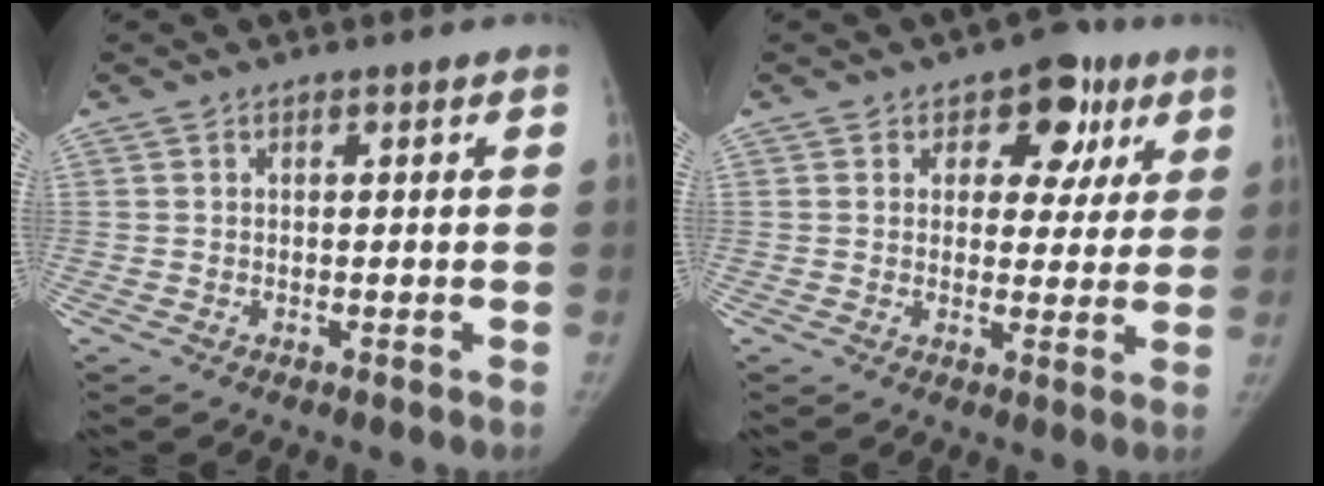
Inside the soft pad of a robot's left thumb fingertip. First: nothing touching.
{"total": 9.2, "force": [4.4, 6.3, 5.2], "torque": [-0.014, -0.010, 0.053]}